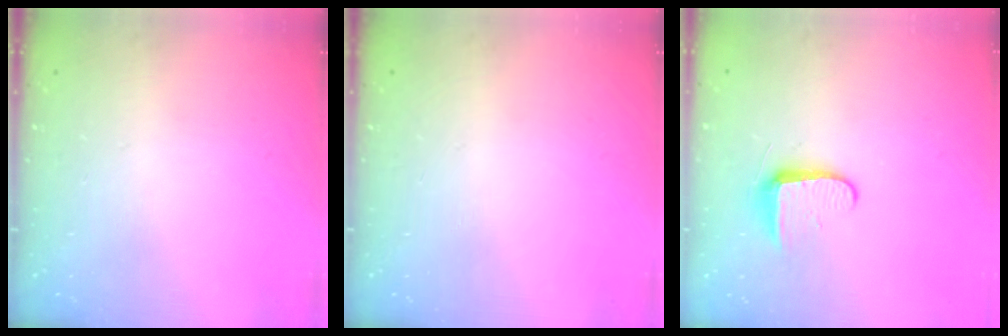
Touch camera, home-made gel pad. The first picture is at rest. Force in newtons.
{"total": 0.0}
{"total": 7.1, "press": 7.0, "slide": 0.9}